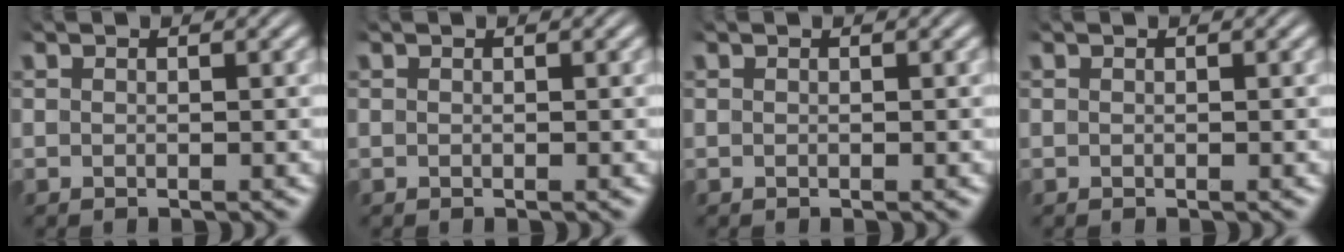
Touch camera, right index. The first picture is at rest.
{"total": 0.0}
{"total": 0.0}
{"total": 0.0}